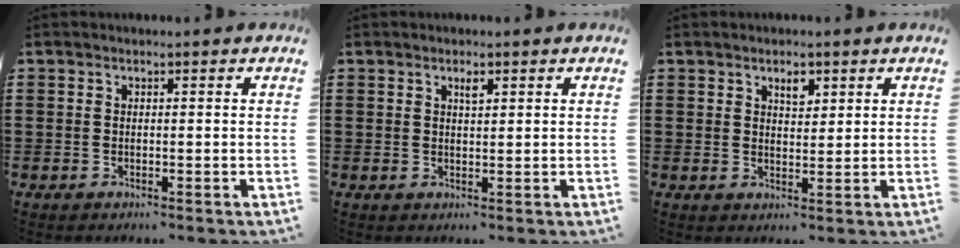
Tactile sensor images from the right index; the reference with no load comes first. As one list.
[{"total": 1.4, "force": [0.8, 0.4, 1.1], "torque": [-0.015, 0.000, 0.012]}, {"total": 2.5, "force": [1.7, 1.2, 1.5], "torque": [-0.016, -0.003, 0.026]}]